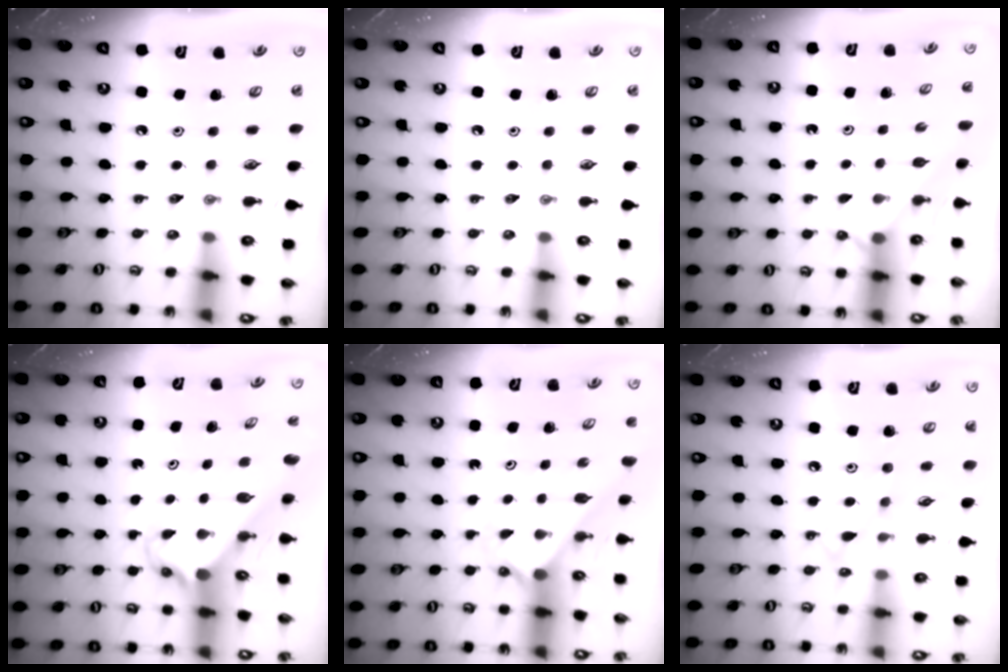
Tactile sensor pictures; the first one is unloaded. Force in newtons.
{"total": 0.0}
{"total": 2.7, "press": 2.7, "slide": 0.3}
{"total": 2.6, "press": 2.6, "slide": 0.3}
{"total": 2.1, "press": 2.1, "slide": 0.2}
{"total": 7.5, "press": 7.4, "slide": 0.6}